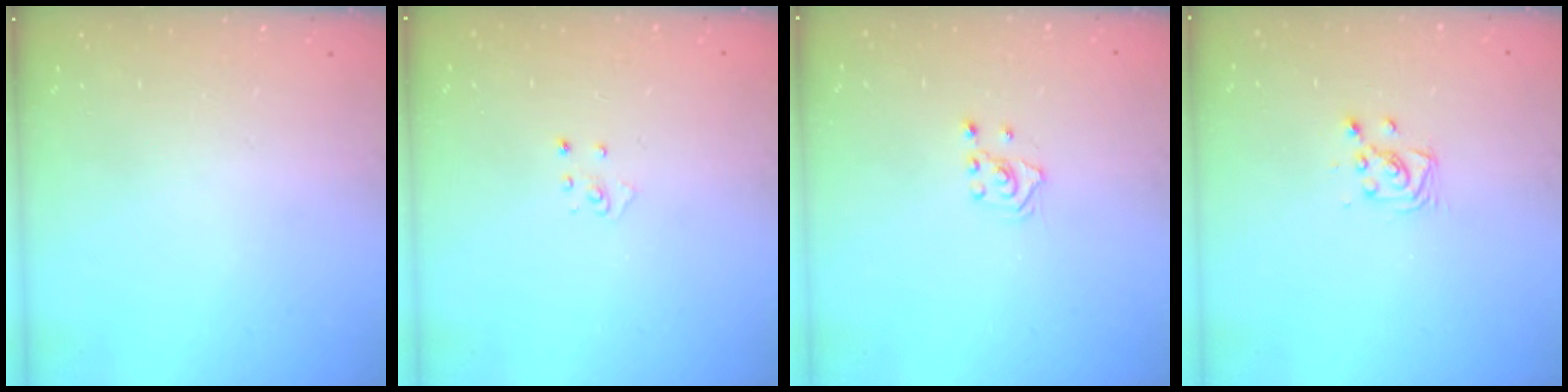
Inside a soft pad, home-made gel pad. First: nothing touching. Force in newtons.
{"total": 2.8, "press": 2.8, "slide": 0.3}
{"total": 2.1, "press": 1.8, "slide": 0.9}
{"total": 4.3, "press": 4.2, "slide": 0.5}